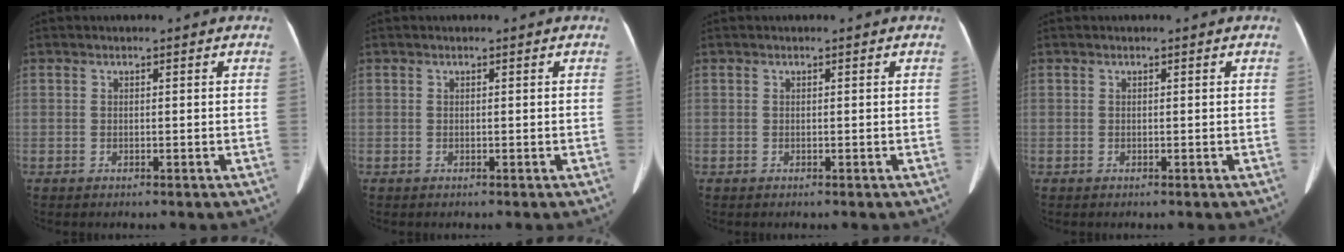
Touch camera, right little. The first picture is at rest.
{"total": 0.0}
{"total": 0.0}
{"total": 0.0}